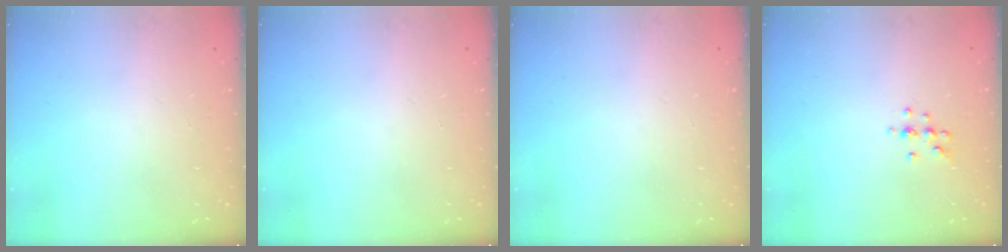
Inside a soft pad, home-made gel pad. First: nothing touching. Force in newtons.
{"total": 0.0}
{"total": 0.0}
{"total": 5.5, "press": 5.2, "slide": 1.6}